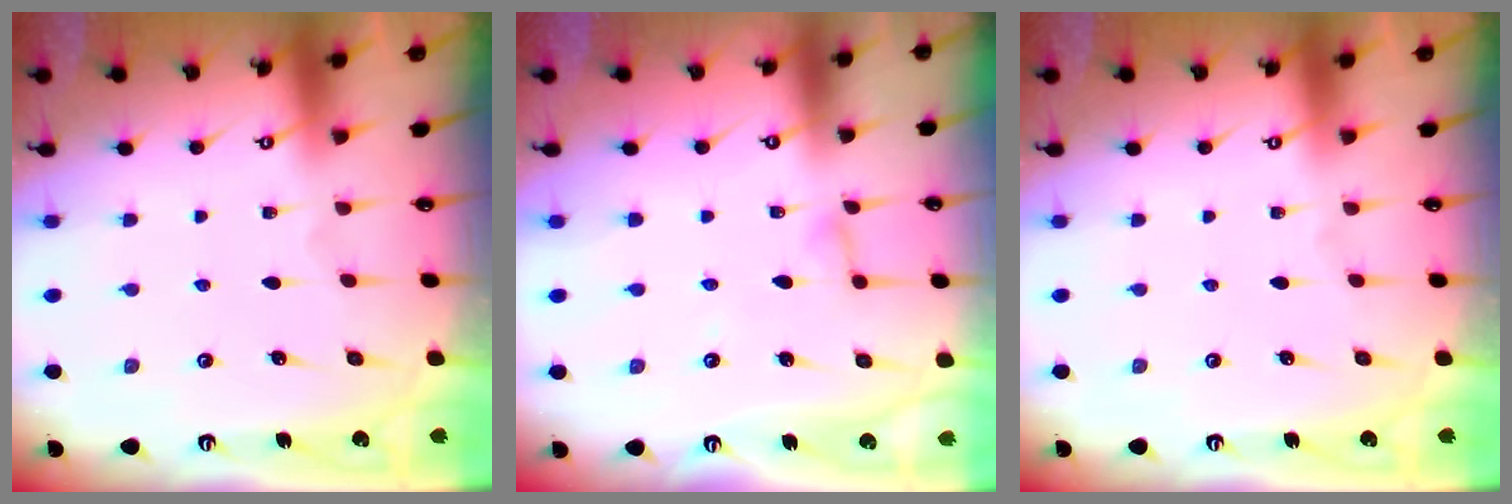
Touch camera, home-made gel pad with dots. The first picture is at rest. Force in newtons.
{"total": 2.9, "press": 2.9, "slide": 0.3}
{"total": 0.0}